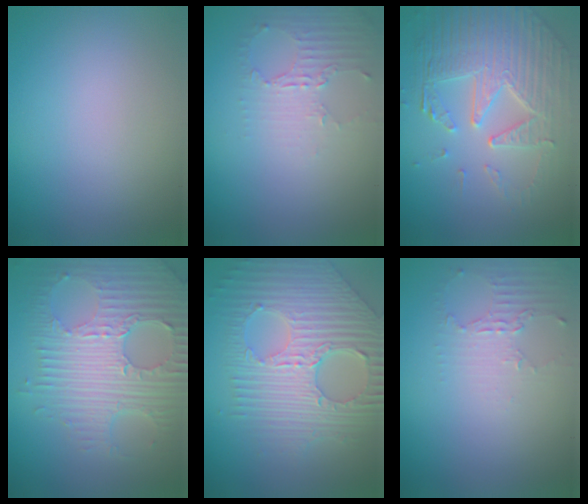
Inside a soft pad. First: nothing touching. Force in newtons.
{"total": 2.3, "press": 1.8, "slide": 1.6}
{"total": 7.1, "press": 5.2, "slide": 4.8}
{"total": 8.0, "press": 5.7, "slide": 5.6}
{"total": 9.0, "press": 6.2, "slide": 6.5}
{"total": 2.2, "press": 1.6, "slide": 1.5}